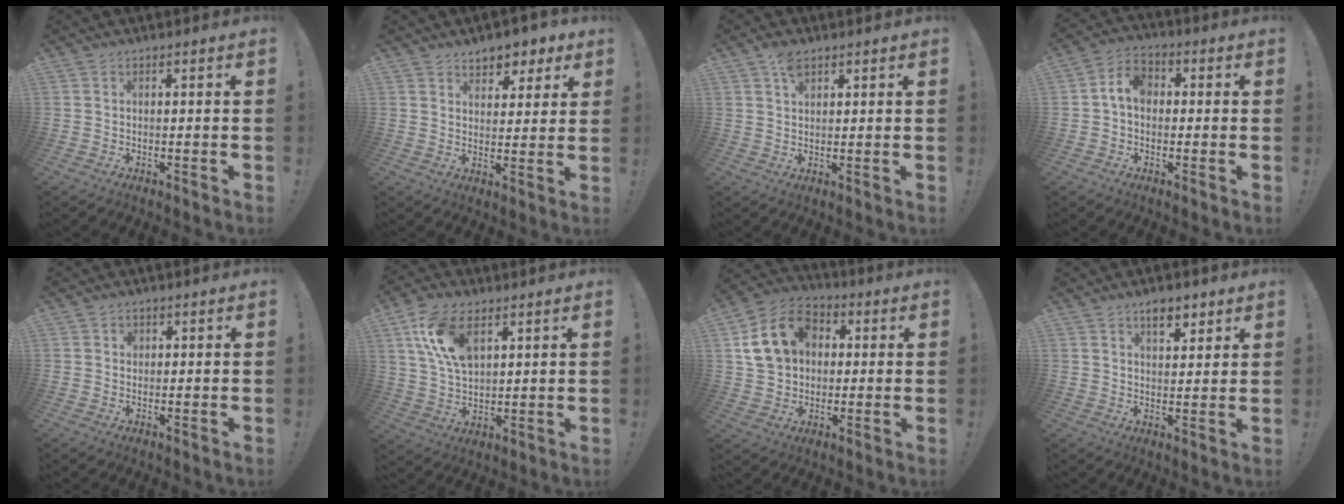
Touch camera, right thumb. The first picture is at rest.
{"total": 6.3, "force": [4.6, 3.9, 1.9], "torque": [-0.018, -0.032, 0.084]}
{"total": 4.3, "force": [2.6, 2.4, 2.5], "torque": [-0.028, -0.010, 0.044]}
{"total": 6.7, "force": [0.1, 4.8, 4.7], "torque": [-0.090, 0.016, 0.003]}
{"total": 1.6, "force": [0.5, 1.4, 0.5], "torque": [0.002, -0.002, 0.005]}
{"total": 13.7, "force": [6.2, 7.8, 9.4], "torque": [-0.184, -0.009, 0.119]}
{"total": 16.1, "force": [4.4, 12.7, 8.8], "torque": [-0.137, 0.002, 0.092]}
{"total": 5.9, "force": [3.9, 2.8, 3.4], "torque": [-0.044, -0.015, 0.065]}